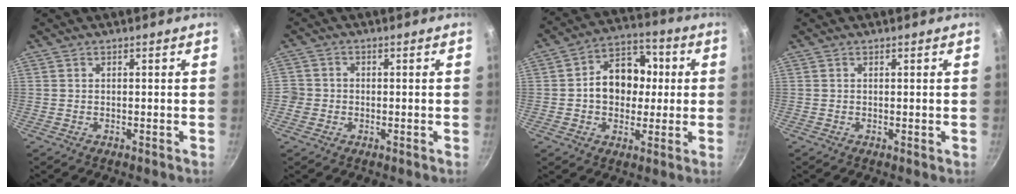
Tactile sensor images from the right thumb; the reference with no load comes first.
{"total": 3.2, "force": [-0.6, 3.1, 0.5], "torque": [0.012, 0.011, -0.016]}
{"total": 12.9, "force": [0.6, 9.7, 8.5], "torque": [-0.088, 0.024, 0.002]}
{"total": 0.5, "force": [0.0, 0.1, 0.5], "torque": [-0.012, -0.004, 0.000]}